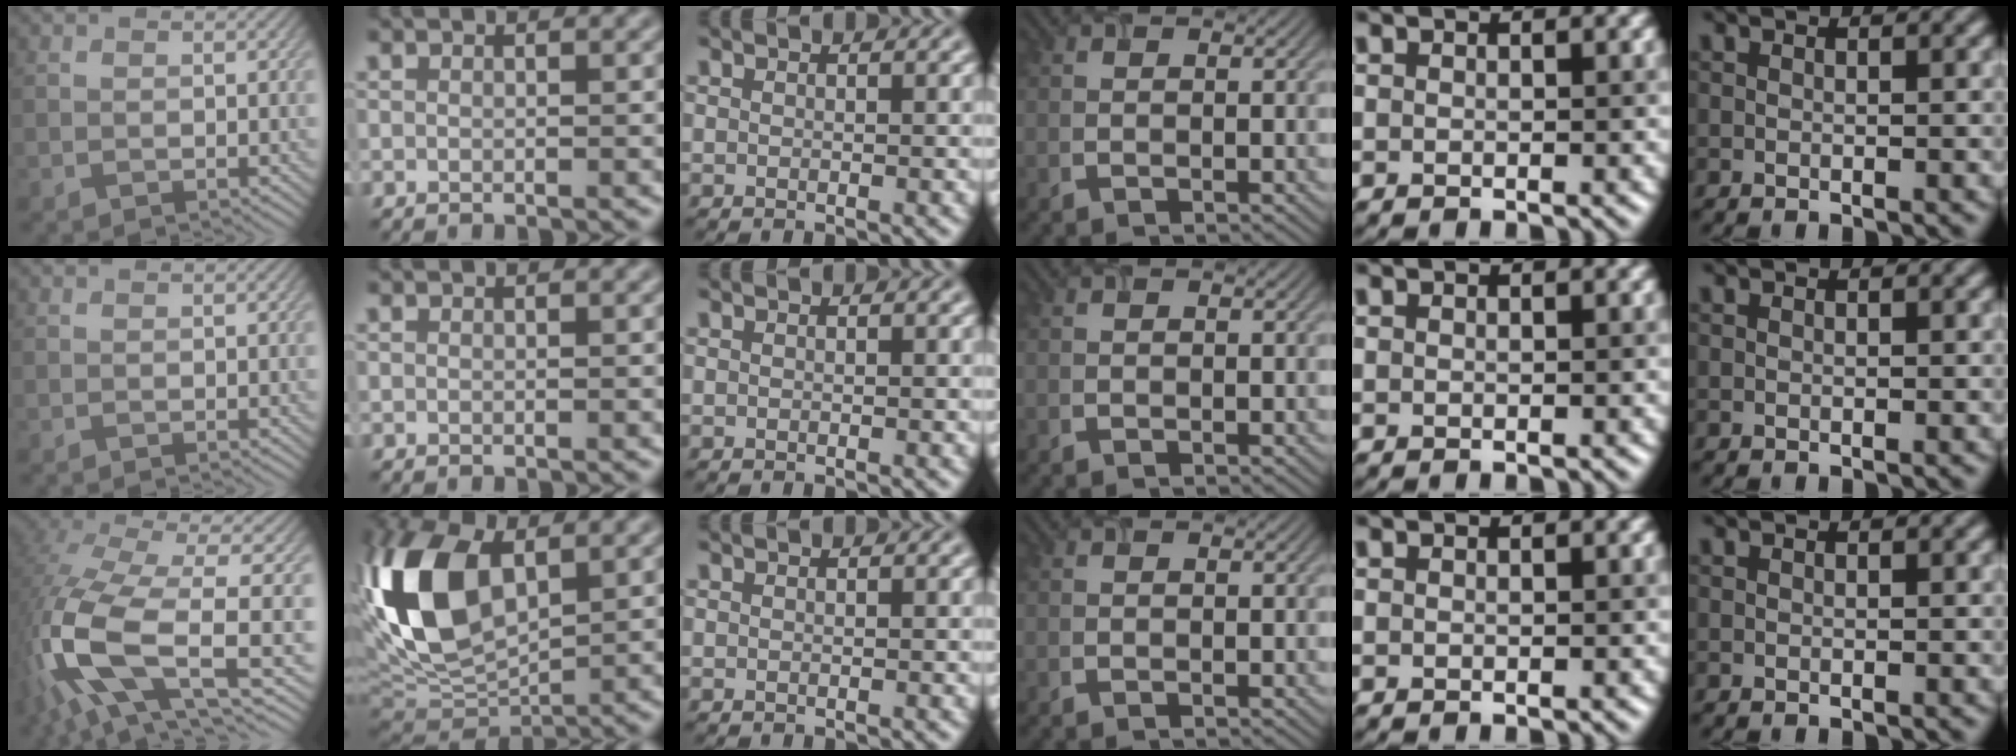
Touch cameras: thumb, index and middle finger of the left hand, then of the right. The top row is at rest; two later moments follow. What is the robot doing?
{"motion": "close", "object": "airpods case & airpods"}